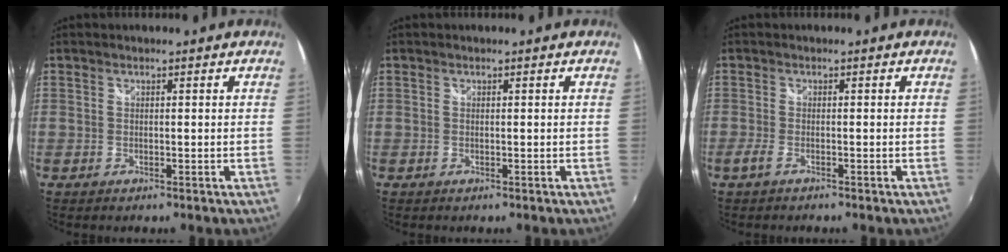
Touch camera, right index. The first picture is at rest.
{"total": 0.0}
{"total": 1.9, "force": [-1.3, 0.3, 1.3], "torque": [-0.030, -0.005, -0.028]}